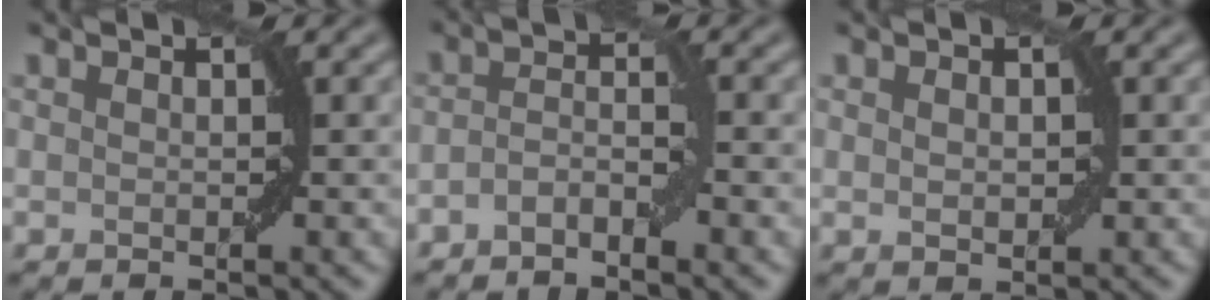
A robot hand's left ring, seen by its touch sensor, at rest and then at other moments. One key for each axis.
{"total": 2.0, "fx": -1.3, "fy": 0.6, "fz": 1.4, "tx": -0.029, "ty": 0.008, "tz": -0.029}
{"total": 1.4, "fx": 0.2, "fy": 0.8, "fz": 1.1, "tx": -0.017, "ty": 0.002, "tz": 0.007}